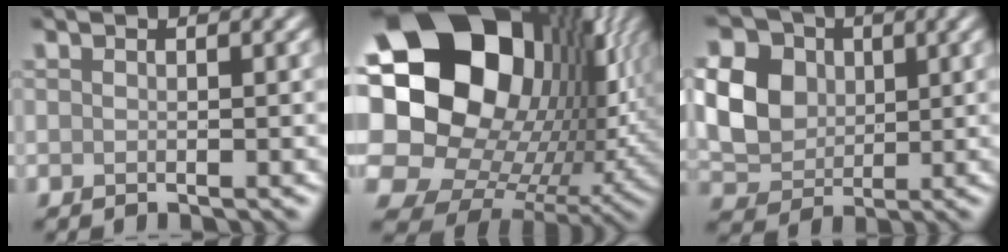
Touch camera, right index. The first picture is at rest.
{"total": 21.7, "force": [4.4, 16.1, 13.9], "torque": [-0.253, -0.013, 0.084]}
{"total": 7.6, "force": [1.3, 5.9, 4.5], "torque": [-0.115, 0.008, 0.021]}